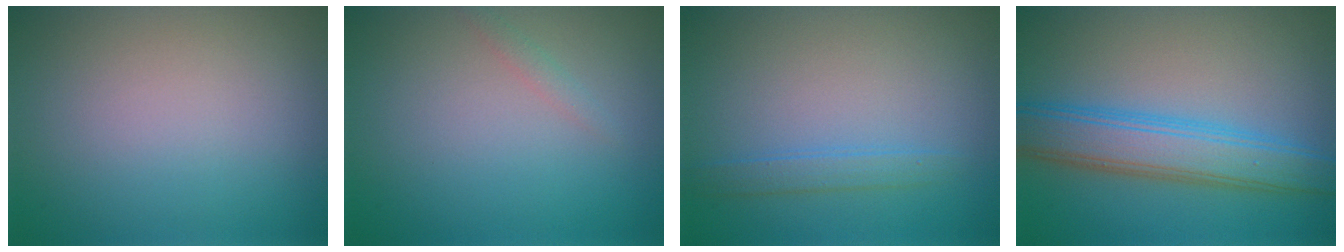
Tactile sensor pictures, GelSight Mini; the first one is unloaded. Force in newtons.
{"total": 0.8, "press": 0.8, "slide": 0.0}
{"total": 1.6, "press": 1.6, "slide": 0.0}
{"total": 6.1, "press": 6.1, "slide": 0.0}